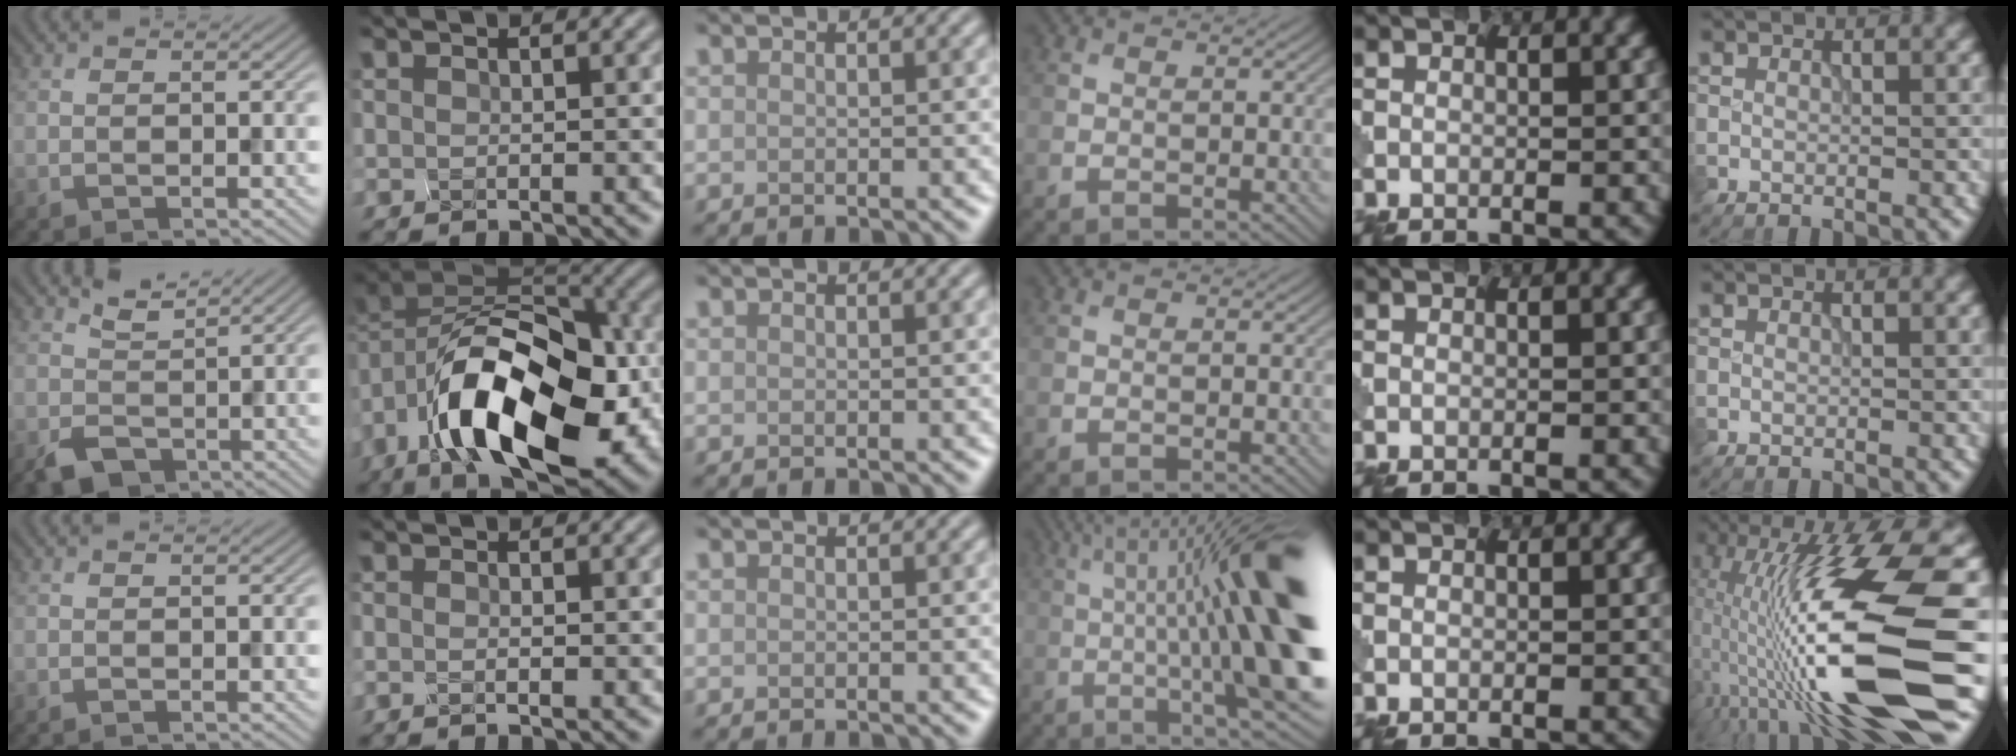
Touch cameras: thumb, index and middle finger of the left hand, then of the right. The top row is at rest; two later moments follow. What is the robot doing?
{"motion": "squeeze", "object": "hand grip exerciser"}